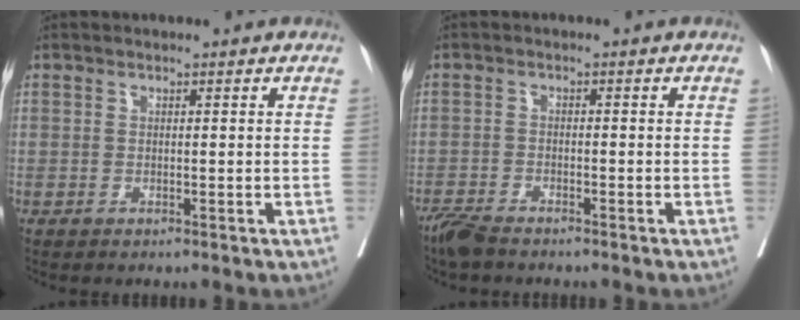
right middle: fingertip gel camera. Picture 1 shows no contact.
{"total": 3.4, "force": [-2.9, 0.5, 1.6], "torque": [-0.032, -0.008, -0.056]}